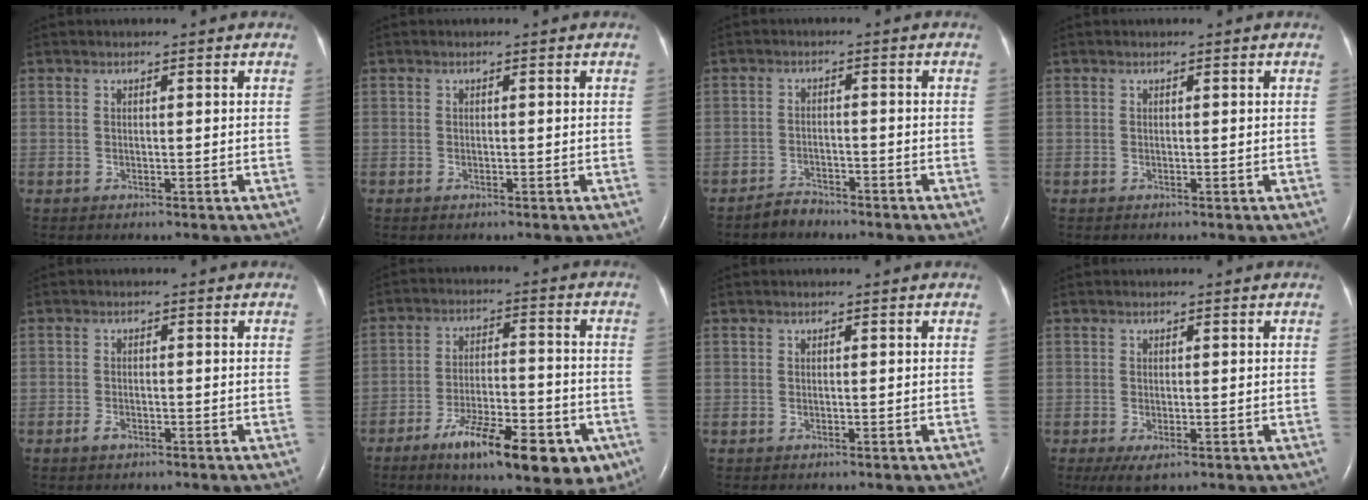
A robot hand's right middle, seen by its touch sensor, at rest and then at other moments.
{"total": 0.0}
{"total": 2.4, "force": [-2.3, 0.8, 0.1], "torque": [-0.008, -0.002, -0.040]}
{"total": 0.0}
{"total": 1.5, "force": [-1.0, 0.7, 0.9], "torque": [-0.023, 0.000, -0.017]}
{"total": 16.0, "force": [-9.1, 4.9, 12.2], "torque": [-0.152, 0.000, -0.133]}
{"total": 0.0}
{"total": 3.0, "force": [-1.4, 1.0, 2.5], "torque": [-0.048, -0.009, -0.016]}